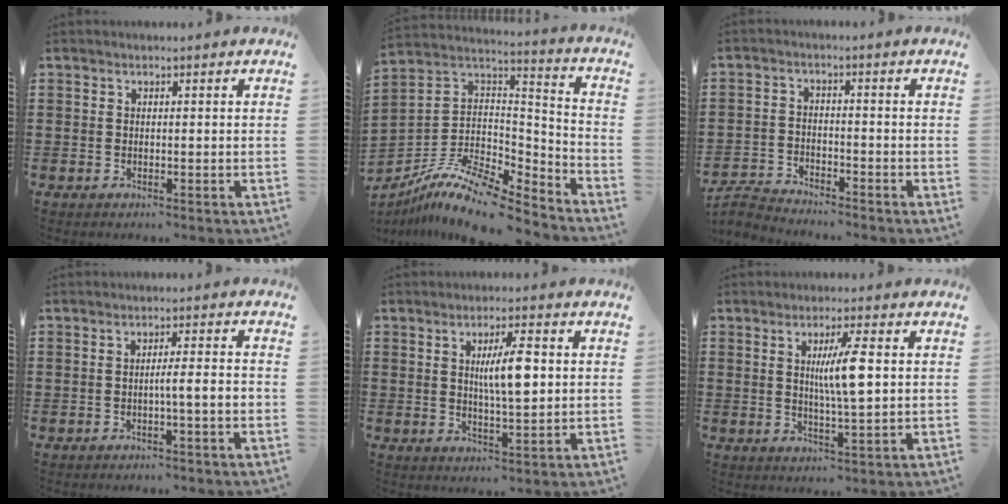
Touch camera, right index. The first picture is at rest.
{"total": 11.5, "force": [-9.2, 3.1, 6.2], "torque": [-0.123, 0.020, -0.181]}
{"total": 3.1, "force": [-3.0, 0.4, 0.3], "torque": [-0.017, 0.002, -0.067]}
{"total": 3.1, "force": [-0.9, 0.0, 3.0], "torque": [-0.052, -0.003, -0.019]}
{"total": 6.9, "force": [1.3, 1.7, 6.6], "torque": [-0.118, 0.004, 0.017]}
{"total": 6.4, "force": [1.2, 0.7, 6.3], "torque": [-0.119, 0.000, 0.015]}